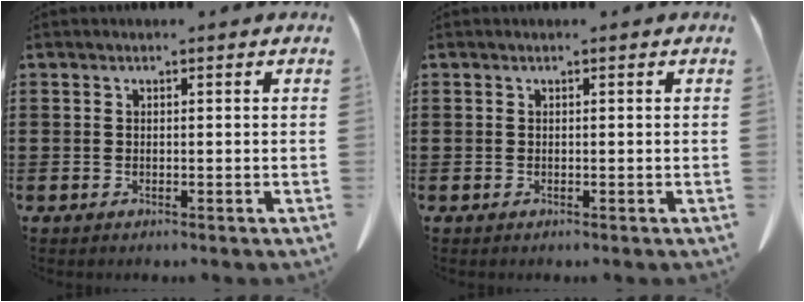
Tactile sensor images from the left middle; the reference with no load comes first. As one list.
[{"total": 0.0}]